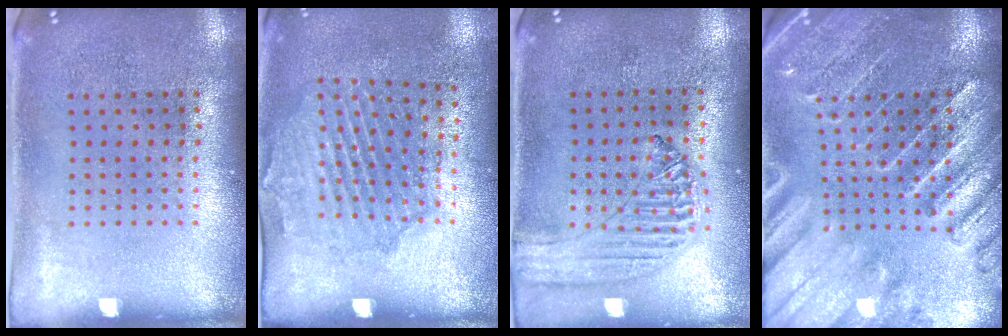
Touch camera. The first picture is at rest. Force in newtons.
{"total": 1.6, "press": 1.4, "slide": 0.7}
{"total": 1.3, "press": 1.3, "slide": 0.2}
{"total": 3.0, "press": 2.9, "slide": 0.8}